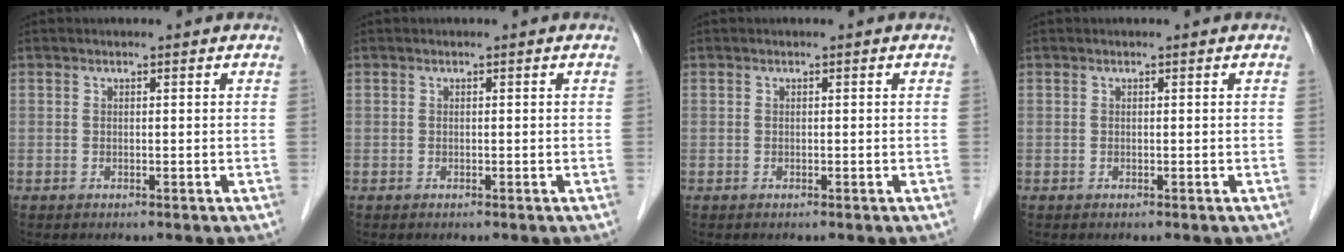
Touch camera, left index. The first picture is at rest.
{"total": 0.0}
{"total": 0.0}
{"total": 0.0}